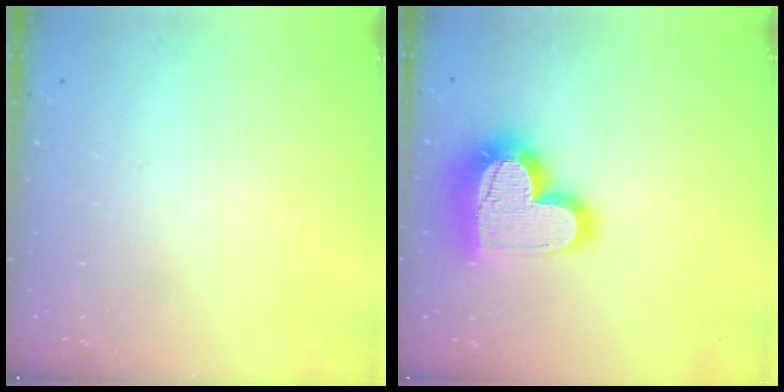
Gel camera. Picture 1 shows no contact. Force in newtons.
{"total": 21.0, "press": 21.0, "slide": 1.7}